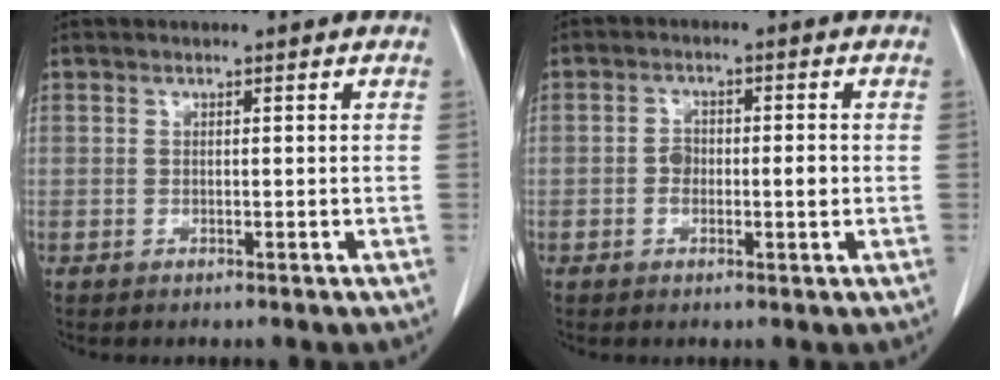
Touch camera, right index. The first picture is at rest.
{"total": 3.6, "force": [-0.4, 1.9, 3.0], "torque": [-0.049, 0.011, -0.003]}